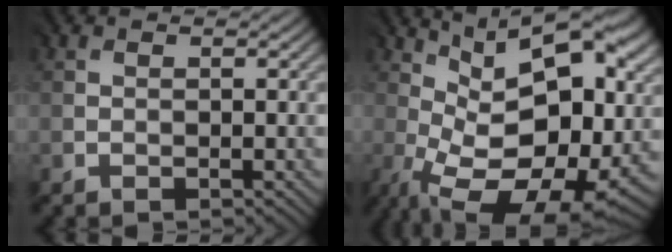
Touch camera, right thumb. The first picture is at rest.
{"total": 17.0, "force": [2.0, 8.7, 14.5], "torque": [-0.218, -0.002, 0.049]}